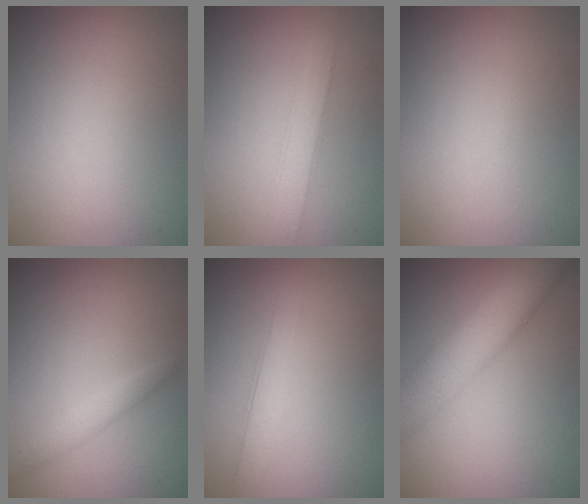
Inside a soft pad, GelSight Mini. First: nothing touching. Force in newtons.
{"total": 2.4, "press": 2.4, "slide": 0.1}
{"total": 0.0}
{"total": 1.4, "press": 1.4, "slide": 0.1}
{"total": 2.3, "press": 2.2, "slide": 0.1}
{"total": 7.3, "press": 7.3, "slide": 0.3}